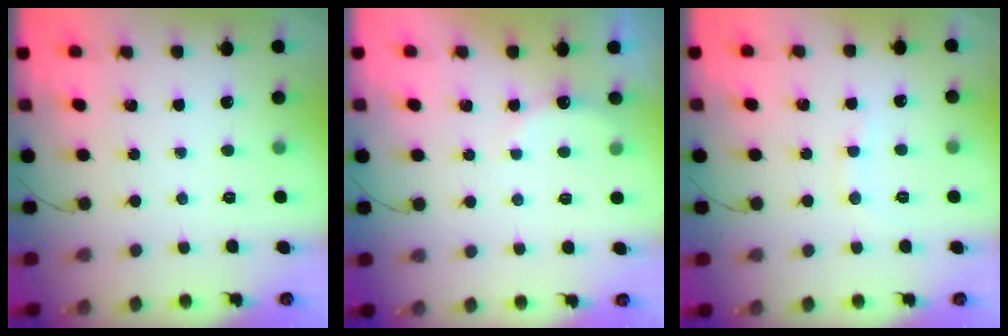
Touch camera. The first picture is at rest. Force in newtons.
{"total": 7.2, "press": 7.1, "slide": 1.1}
{"total": 3.7, "press": 3.6, "slide": 0.9}